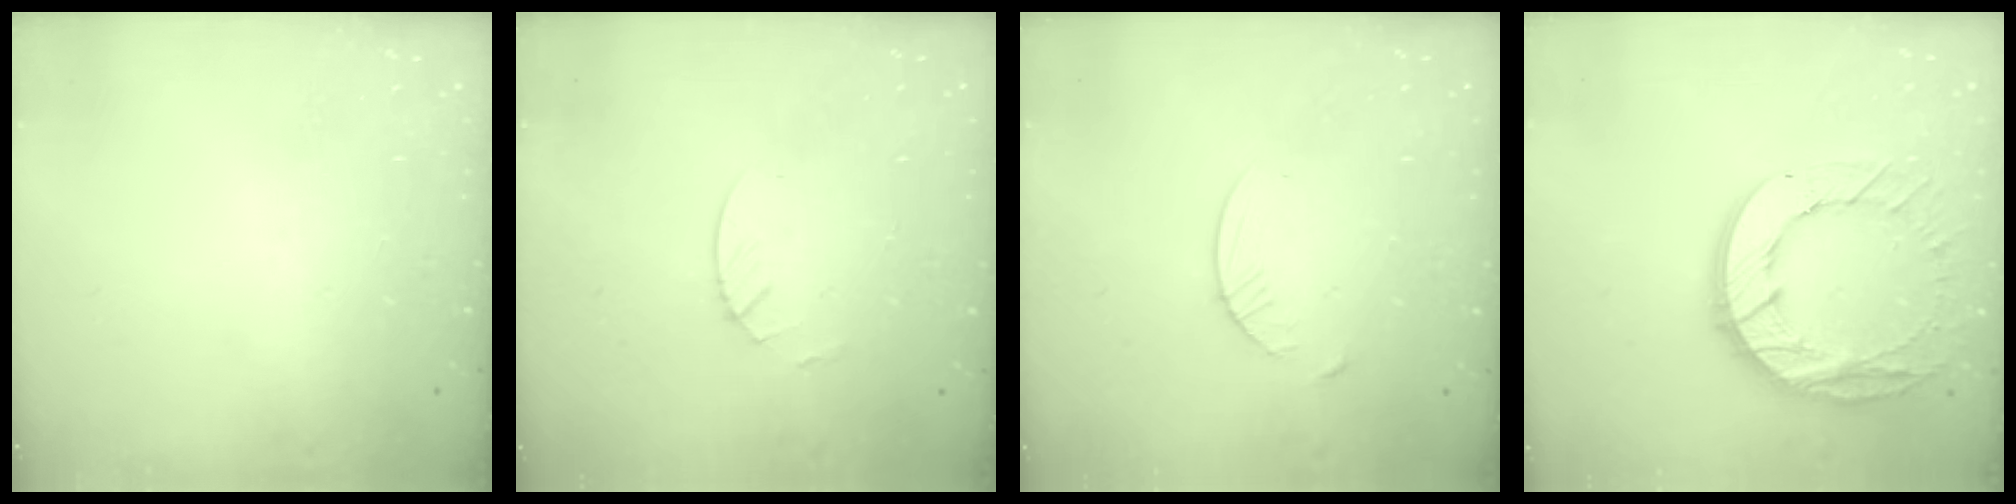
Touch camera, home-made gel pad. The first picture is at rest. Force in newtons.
{"total": 3.0, "press": 3.0, "slide": 0.3}
{"total": 3.1, "press": 3.1, "slide": 0.4}
{"total": 16.6, "press": 16.6, "slide": 1.5}